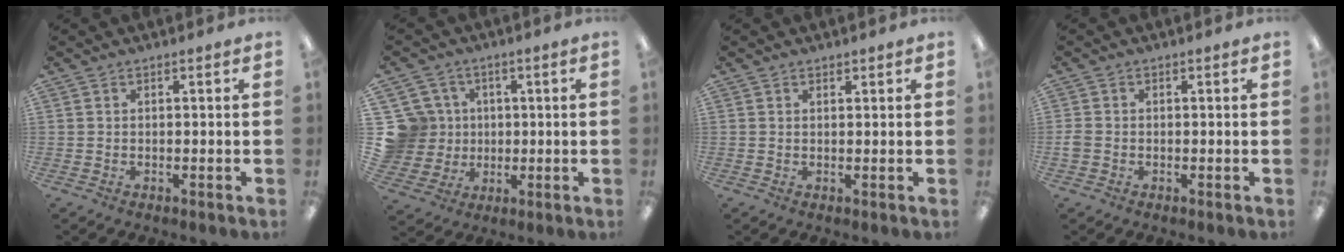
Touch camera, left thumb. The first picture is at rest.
{"total": 12.2, "force": [2.2, 11.7, 3.1], "torque": [-0.100, 0.002, 0.050]}
{"total": 1.0, "force": [0.9, 0.5, 0.1], "torque": [-0.003, 0.000, 0.017]}
{"total": 1.7, "force": [-0.4, 1.5, 0.8], "torque": [-0.011, 0.004, -0.008]}